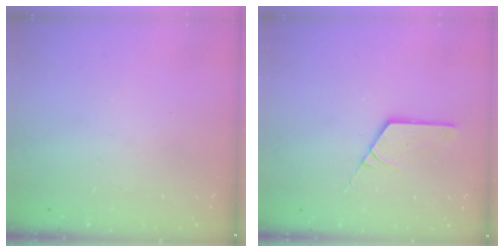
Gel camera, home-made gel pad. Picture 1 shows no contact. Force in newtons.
{"total": 2.6, "press": 2.6, "slide": 0.2}